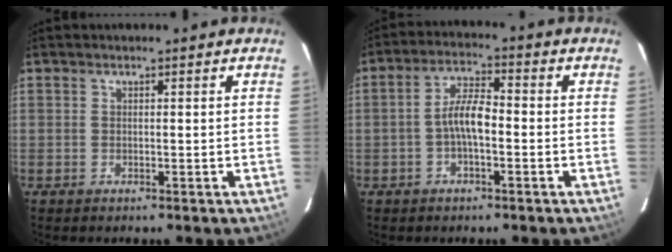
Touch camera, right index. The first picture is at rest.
{"total": 5.6, "force": [-1.4, 1.8, 5.1], "torque": [-0.101, 0.015, -0.026]}